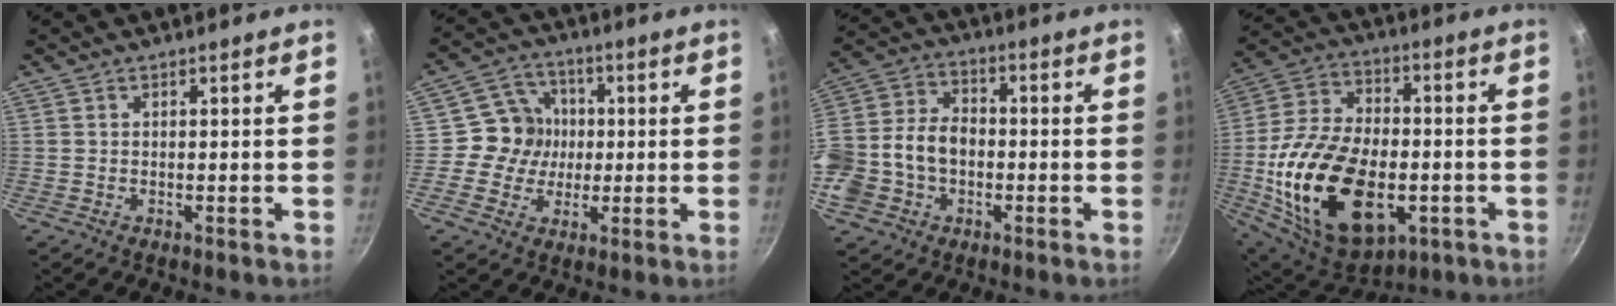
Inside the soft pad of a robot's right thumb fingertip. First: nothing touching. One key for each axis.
{"total": 9.3, "fx": -0.2, "fy": 8.7, "fz": 3.2, "tx": -0.005, "ty": 0.018, "tz": -0.012}
{"total": 16.2, "fx": -3.0, "fy": 12.0, "fz": 10.5, "tx": -0.225, "ty": 0.035, "tz": -0.057}
{"total": 26.8, "fx": -5.9, "fy": 15.8, "fz": 20.8, "tx": -0.380, "ty": 0.007, "tz": -0.079}